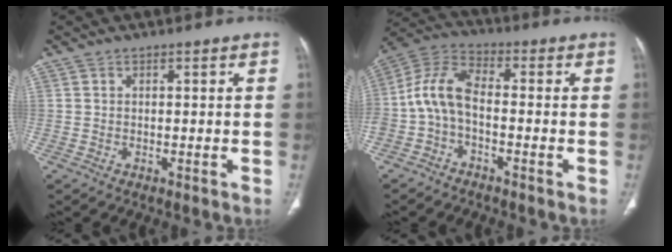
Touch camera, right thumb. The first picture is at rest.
{"total": 9.1, "force": [-2.1, 4.7, 7.5], "torque": [-0.160, 0.037, -0.054]}